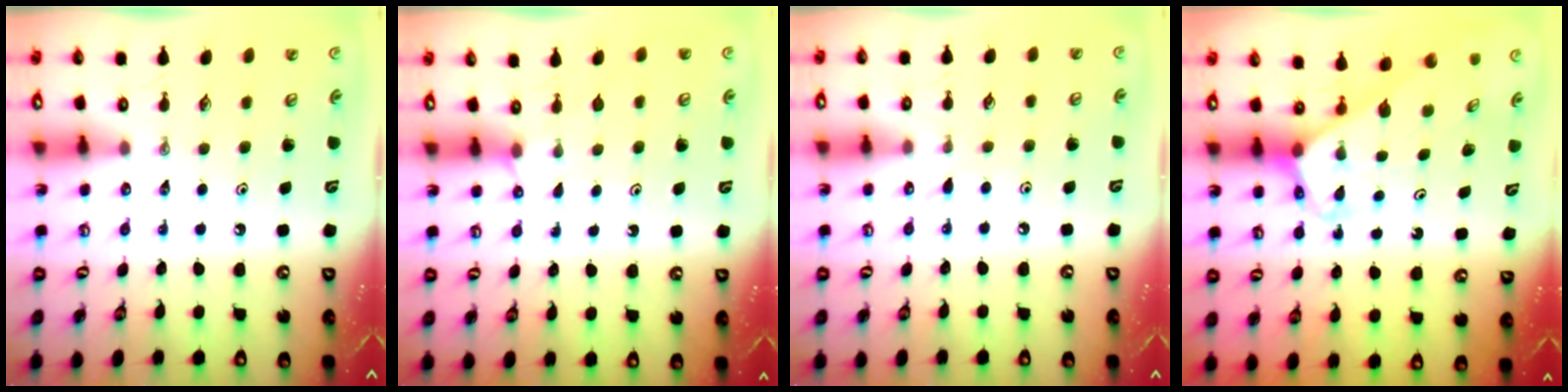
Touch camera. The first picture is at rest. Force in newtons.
{"total": 3.3, "press": 3.3, "slide": 0.4}
{"total": 2.5, "press": 2.4, "slide": 0.3}
{"total": 3.5, "press": 3.5, "slide": 0.5}